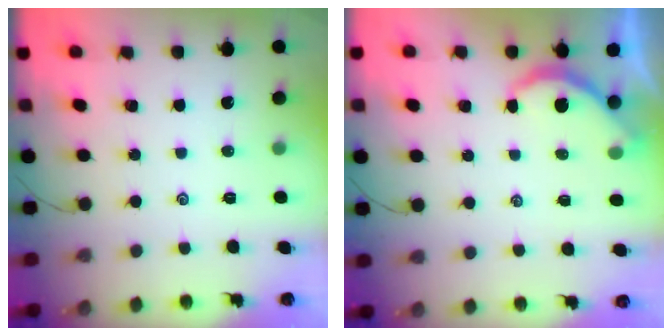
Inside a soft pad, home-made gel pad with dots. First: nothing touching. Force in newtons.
{"total": 4.0, "press": 4.0, "slide": 0.4}